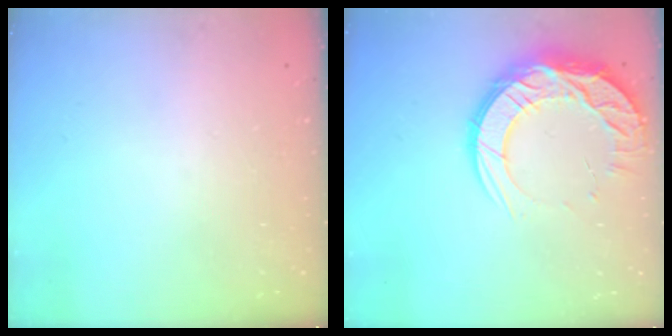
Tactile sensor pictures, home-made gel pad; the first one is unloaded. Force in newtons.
{"total": 16.5, "press": 16.5, "slide": 1.4}